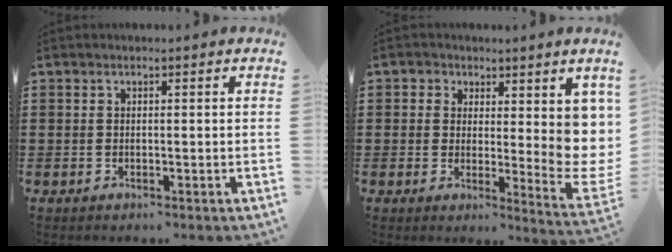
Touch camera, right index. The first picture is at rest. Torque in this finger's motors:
{"motor_torque": [1.21, 0.92, 0.37, 0.10]}